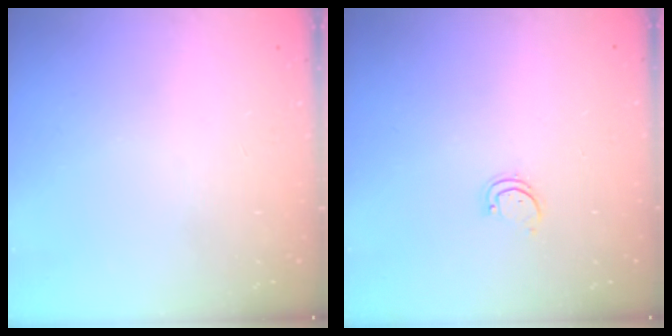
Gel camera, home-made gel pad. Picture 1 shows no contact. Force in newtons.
{"total": 1.7, "press": 1.7, "slide": 0.3}